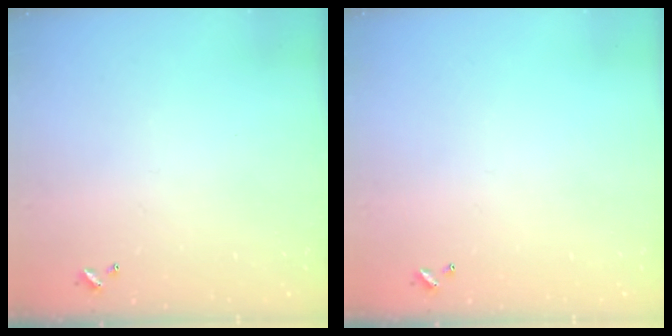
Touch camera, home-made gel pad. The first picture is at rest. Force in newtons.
{"total": 0.0}